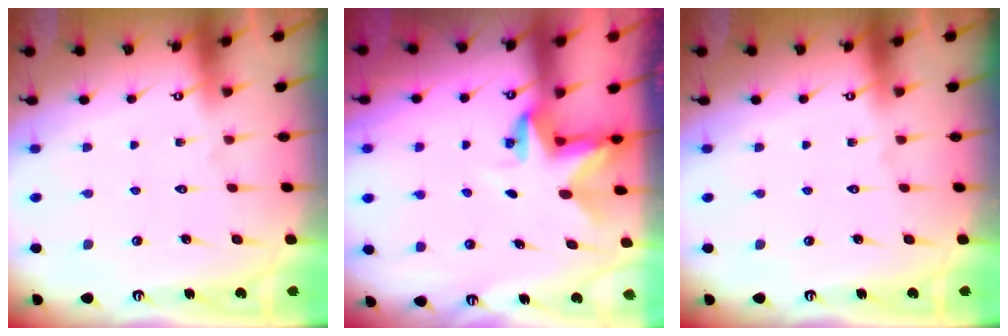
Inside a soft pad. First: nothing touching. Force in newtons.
{"total": 3.0, "press": 3.0, "slide": 0.2}
{"total": 0.0}